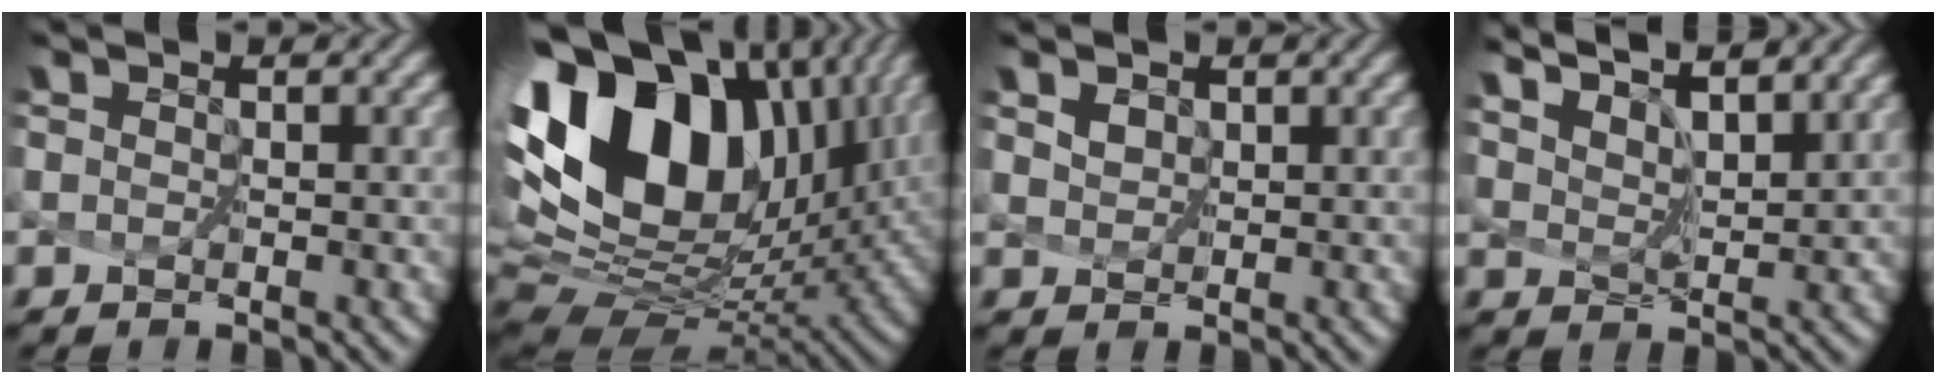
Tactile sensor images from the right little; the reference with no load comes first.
{"total": 16.0, "force": [5.5, 9.9, 11.3], "torque": [-0.218, 0.030, 0.103]}
{"total": 3.8, "force": [2.6, 2.2, 1.6], "torque": [-0.047, 0.004, 0.044]}
{"total": 7.2, "force": [6.6, 0.9, 2.6], "torque": [-0.061, 0.000, 0.107]}